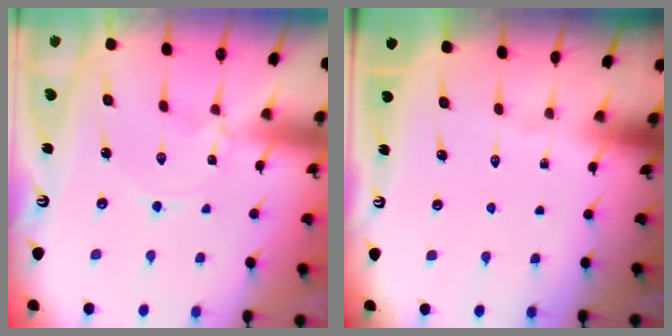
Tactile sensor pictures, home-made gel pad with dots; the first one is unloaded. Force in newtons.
{"total": 0.0}